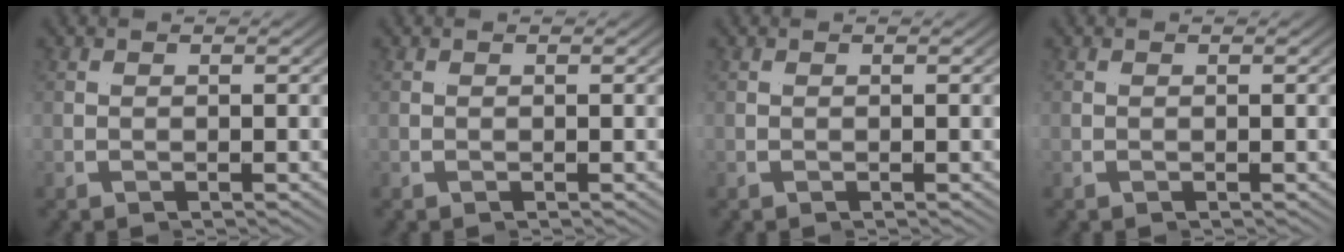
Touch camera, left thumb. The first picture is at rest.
{"total": 0.0}
{"total": 0.0}
{"total": 0.0}